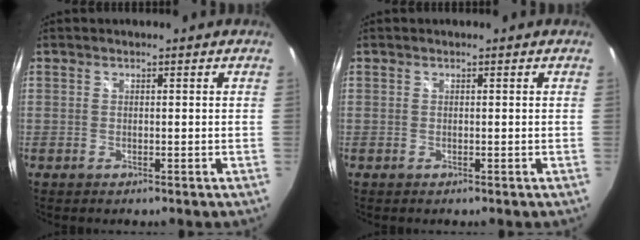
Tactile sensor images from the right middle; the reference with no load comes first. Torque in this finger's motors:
{"motor_torque": [0.01, 0.00, -0.01, -0.01]}